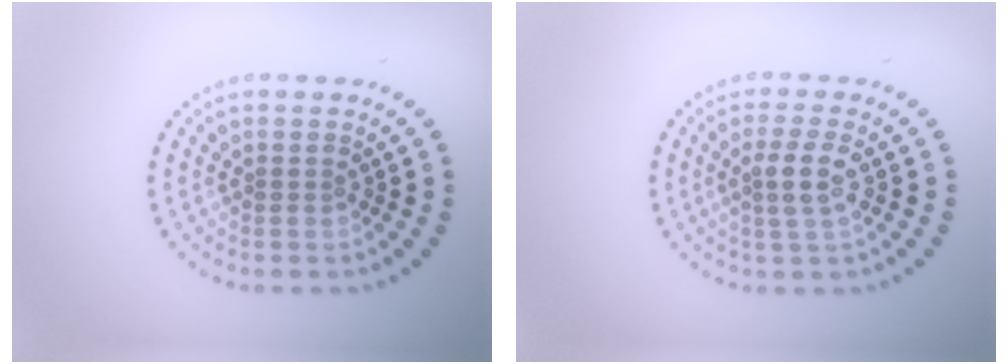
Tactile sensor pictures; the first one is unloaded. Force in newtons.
{"total": 2.4, "press": 2.1, "slide": 1.0}